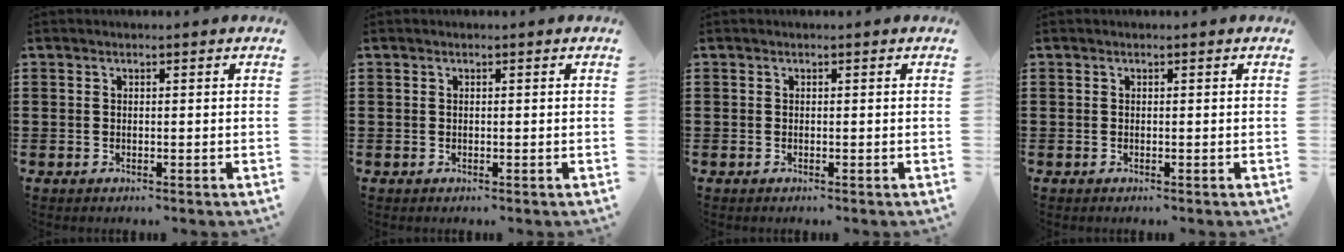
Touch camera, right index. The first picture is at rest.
{"total": 0.0}
{"total": 0.0}
{"total": 0.0}